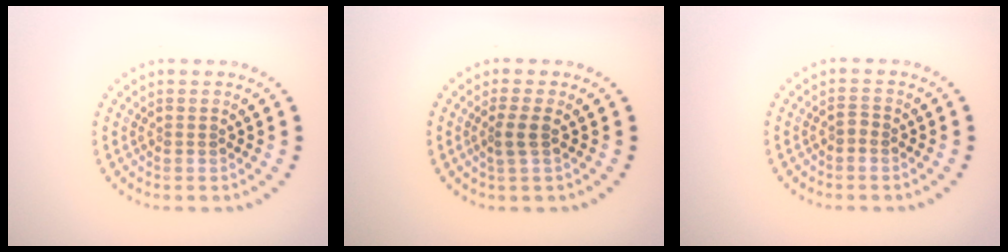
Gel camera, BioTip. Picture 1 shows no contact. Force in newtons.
{"total": 1.7, "press": 1.4, "slide": 1.0}
{"total": 0.6, "press": 0.5, "slide": 0.3}